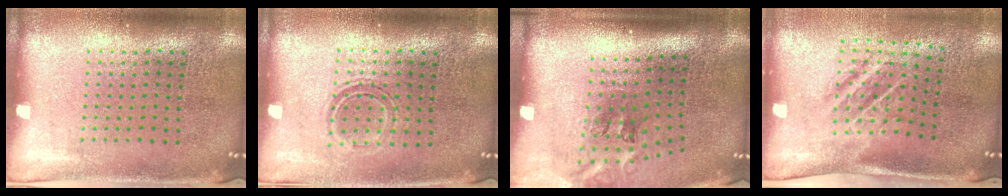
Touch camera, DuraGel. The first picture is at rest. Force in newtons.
{"total": 1.2, "press": 0.9, "slide": 0.7}
{"total": 2.1, "press": 1.3, "slide": 1.6}
{"total": 1.8, "press": 1.2, "slide": 1.3}